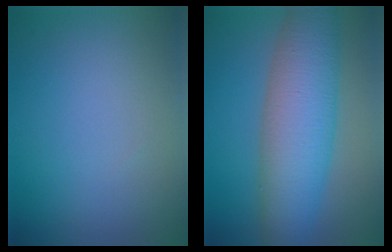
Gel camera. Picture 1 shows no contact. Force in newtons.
{"total": 8.2, "press": 8.2, "slide": 0.1}